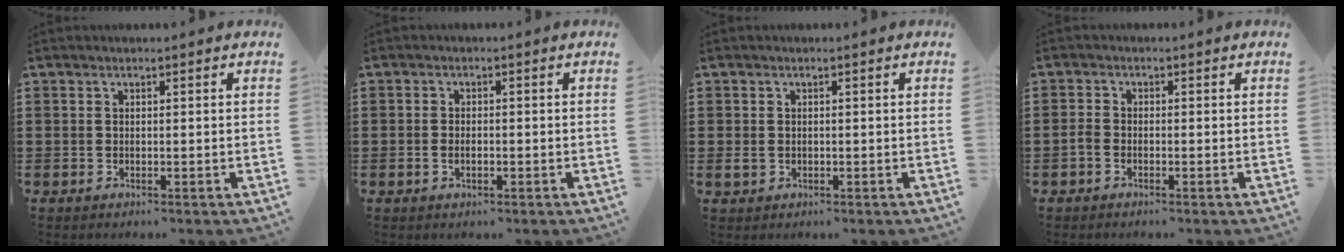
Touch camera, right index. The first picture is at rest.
{"total": 1.4, "force": [-0.5, 0.5, 1.2], "torque": [-0.025, -0.003, -0.008]}
{"total": 1.2, "force": [0.0, 1.1, 0.4], "torque": [-0.011, 0.004, -0.001]}
{"total": 1.2, "force": [-0.8, 0.6, 0.6], "torque": [-0.022, -0.002, -0.018]}